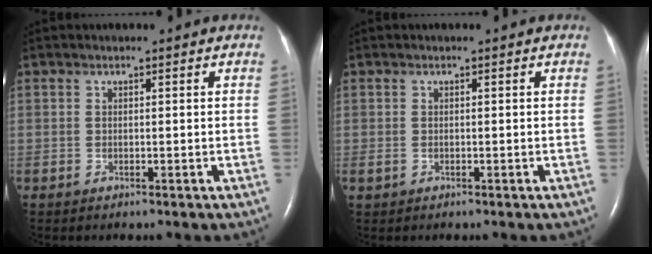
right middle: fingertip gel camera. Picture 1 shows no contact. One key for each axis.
{"total": 0.8, "fx": -0.2, "fy": 0.6, "fz": 0.5, "tx": -0.015, "ty": 0.000, "tz": -0.002}